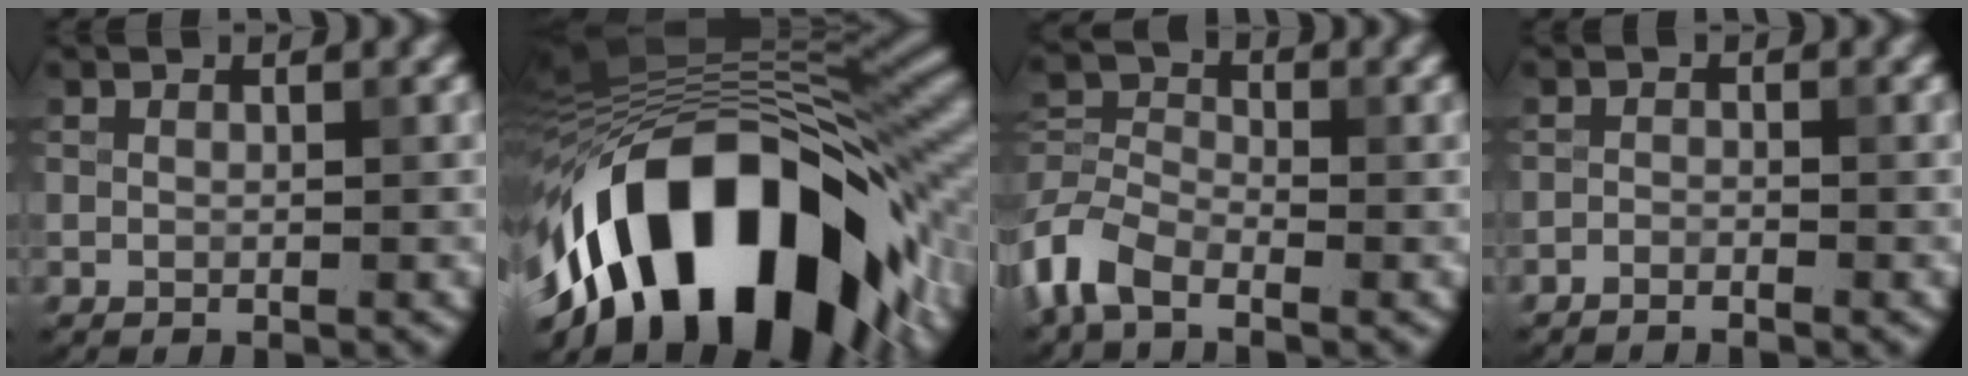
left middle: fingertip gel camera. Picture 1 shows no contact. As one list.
[{"total": 17.0, "force": [-8.7, 7.7, 12.4], "torque": [-0.211, 0.029, -0.135]}, {"total": 4.6, "force": [-3.8, 1.9, 1.9], "torque": [-0.056, 0.001, -0.080]}, {"total": 1.7, "force": [-1.6, -0.3, -0.3], "torque": [-0.002, 0.001, -0.020]}]